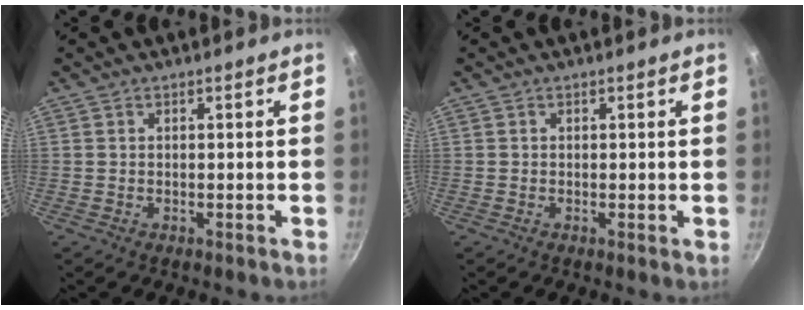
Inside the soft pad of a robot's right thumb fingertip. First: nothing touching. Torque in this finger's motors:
{"motor_torque": [-0.17, -0.06, -0.49, -0.01, -0.07]}